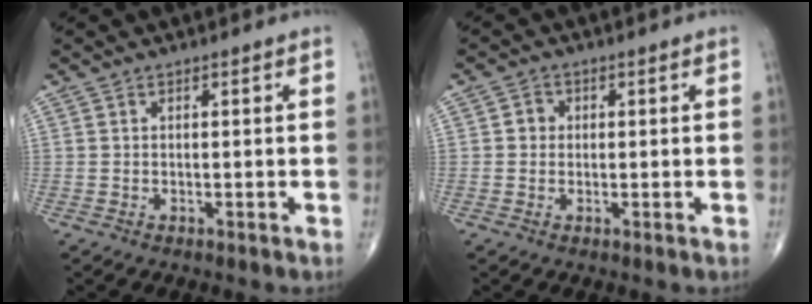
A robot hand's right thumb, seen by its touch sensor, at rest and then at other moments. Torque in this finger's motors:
{"motor_torque": [-0.08, 0.20, 0.08, -0.01, 0.00]}